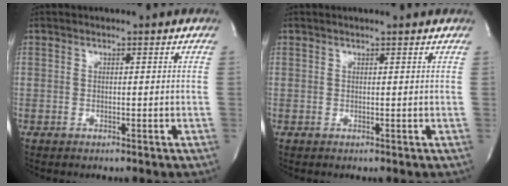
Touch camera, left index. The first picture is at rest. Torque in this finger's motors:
{"motor_torque": [0.16, -0.17, -0.03, -0.01]}